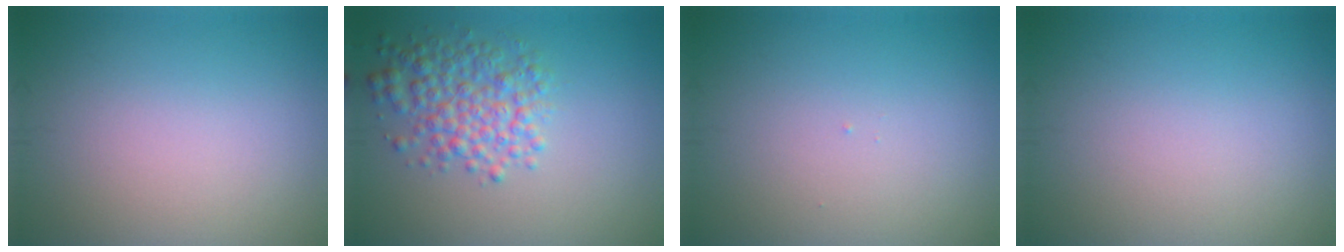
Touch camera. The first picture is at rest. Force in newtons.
{"total": 4.5, "press": 4.5, "slide": 0.1}
{"total": 0.0}
{"total": 0.0}